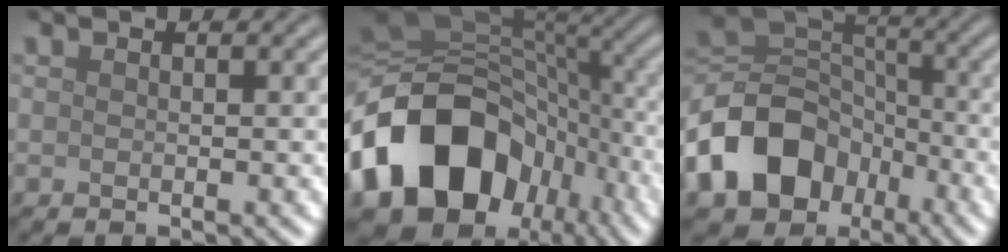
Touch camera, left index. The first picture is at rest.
{"total": 17.4, "force": [-6.3, 13.2, 9.5], "torque": [-0.196, -0.019, -0.109]}
{"total": 12.2, "force": [-5.8, 8.8, 6.1], "torque": [-0.132, 0.000, -0.118]}